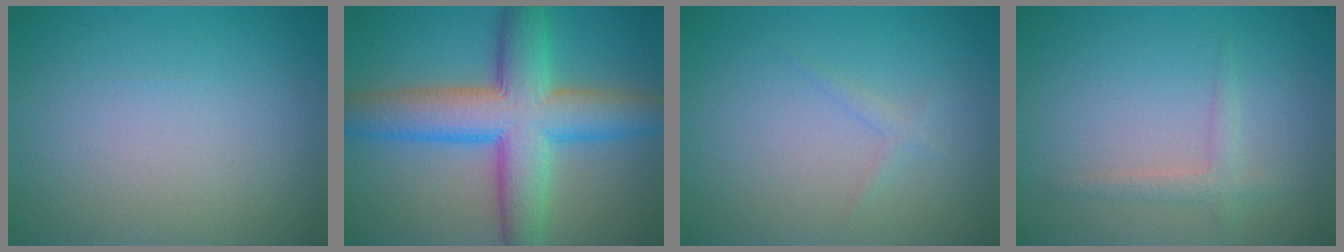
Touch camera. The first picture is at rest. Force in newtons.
{"total": 9.7, "press": 9.7, "slide": 0.1}
{"total": 0.8, "press": 0.8, "slide": 0.0}
{"total": 1.6, "press": 1.6, "slide": 0.1}